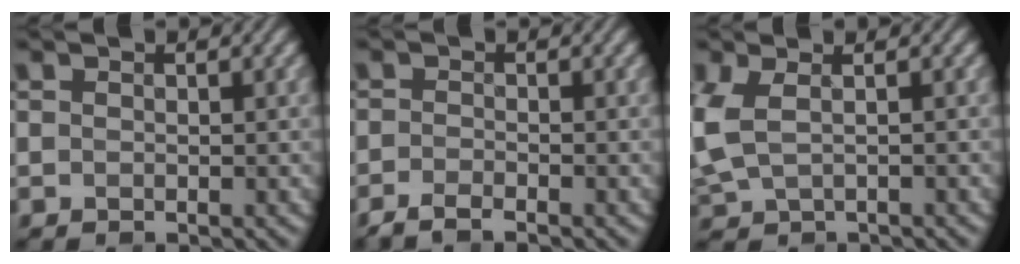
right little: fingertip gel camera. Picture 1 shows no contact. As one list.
[{"total": 1.8, "force": [-1.5, 0.2, 0.8], "torque": [-0.009, -0.009, -0.034]}, {"total": 2.2, "force": [0.0, 1.1, 2.0], "torque": [-0.061, -0.003, 0.007]}]